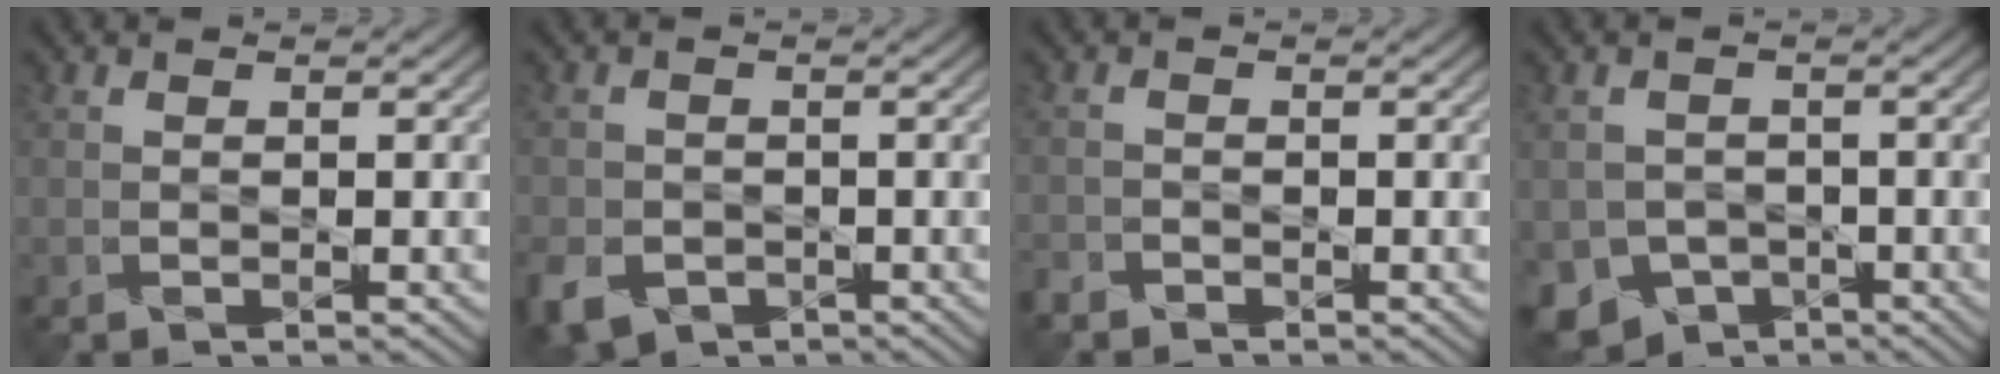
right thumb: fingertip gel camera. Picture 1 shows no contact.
{"total": 5.1, "force": [-2.8, 3.7, 2.2], "torque": [-0.058, -0.017, -0.054]}
{"total": 1.6, "force": [-1.4, 0.7, 0.1], "torque": [-0.006, -0.004, -0.035]}
{"total": 6.7, "force": [-3.7, 5.1, 2.3], "torque": [-0.047, -0.020, -0.065]}